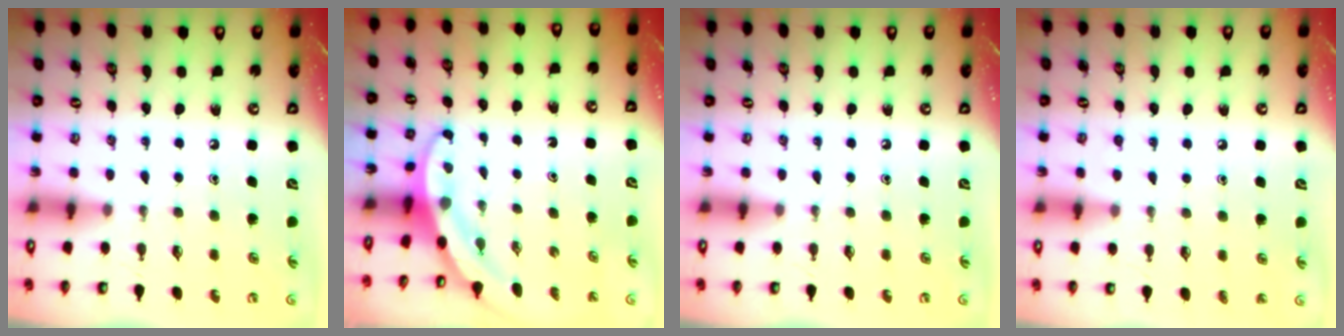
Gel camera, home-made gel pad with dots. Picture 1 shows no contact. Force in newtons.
{"total": 3.3, "press": 3.3, "slide": 0.1}
{"total": 0.0}
{"total": 3.5, "press": 3.5, "slide": 0.4}